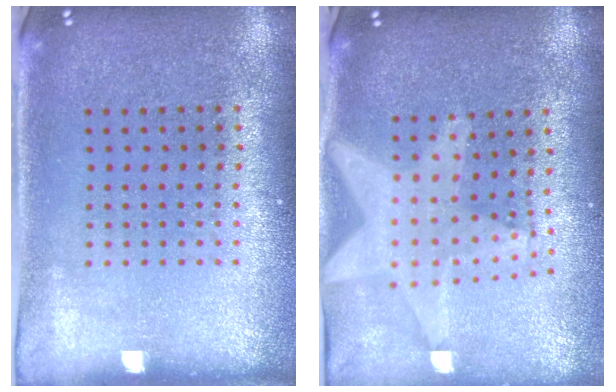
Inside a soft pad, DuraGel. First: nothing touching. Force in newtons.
{"total": 2.1, "press": 1.8, "slide": 1.1}